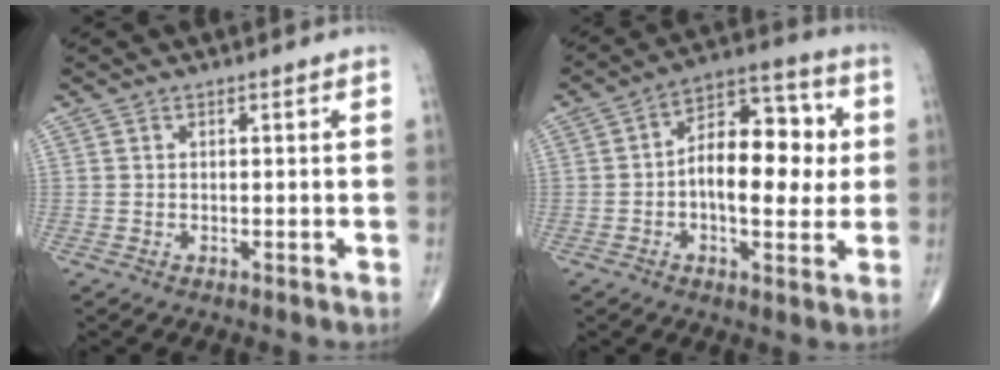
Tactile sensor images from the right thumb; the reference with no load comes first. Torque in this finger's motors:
{"motor_torque": [-0.11, 0.46, 0.83, -0.42, 0.32]}